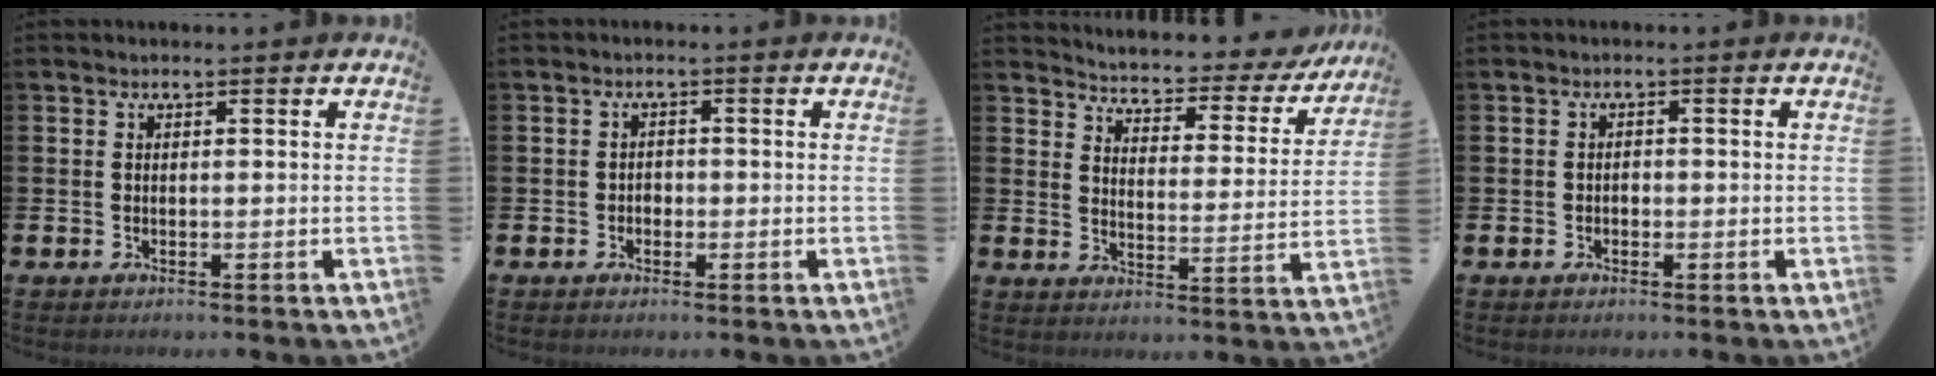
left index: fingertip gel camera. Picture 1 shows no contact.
{"total": 1.3, "force": [-0.4, 1.1, 0.5], "torque": [-0.002, 0.002, -0.012]}
{"total": 3.8, "force": [3.6, 1.0, 0.4], "torque": [-0.025, -0.039, 0.051]}
{"total": 0.8, "force": [-0.3, 0.7, 0.3], "torque": [-0.006, 0.003, -0.007]}